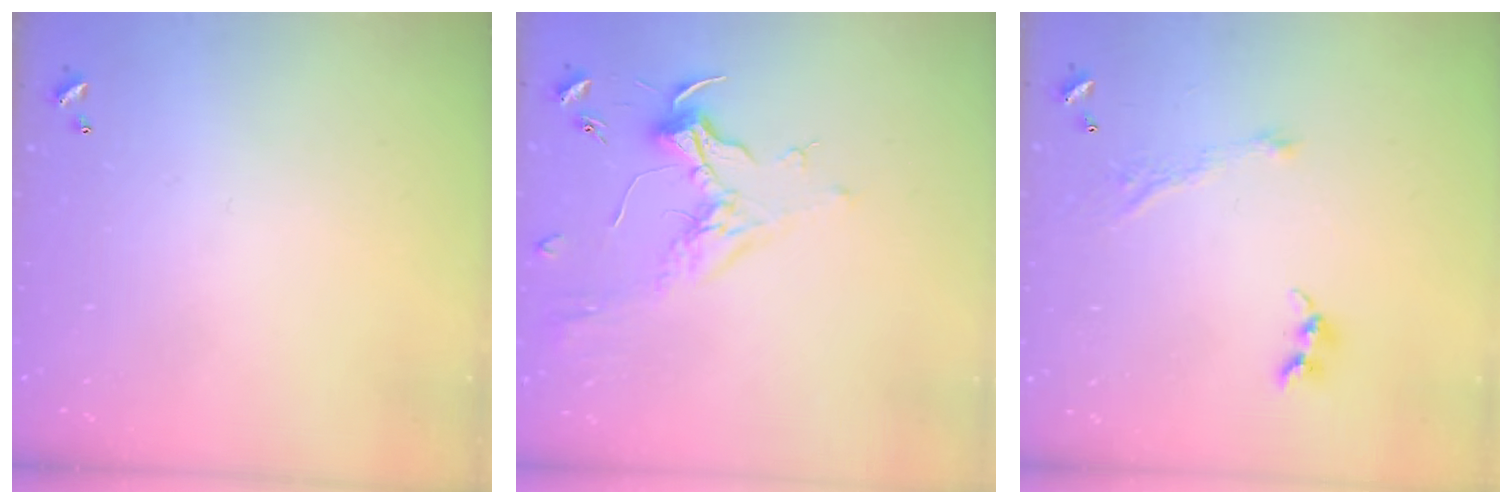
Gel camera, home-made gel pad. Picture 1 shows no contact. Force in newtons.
{"total": 2.0, "press": 1.9, "slide": 0.7}
{"total": 2.9, "press": 2.8, "slide": 0.4}